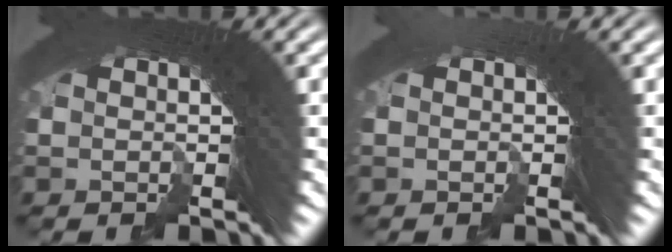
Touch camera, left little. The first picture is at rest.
{"total": 0.0}